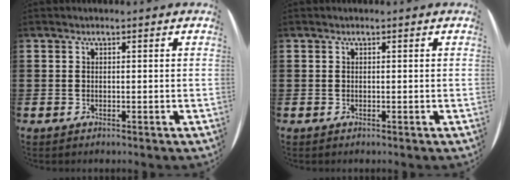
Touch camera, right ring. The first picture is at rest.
{"total": 0.0}